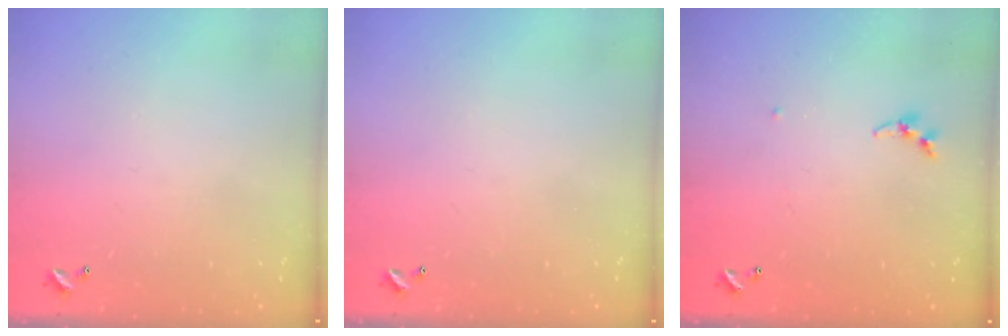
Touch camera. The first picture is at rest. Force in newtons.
{"total": 0.0}
{"total": 4.0, "press": 3.9, "slide": 0.5}